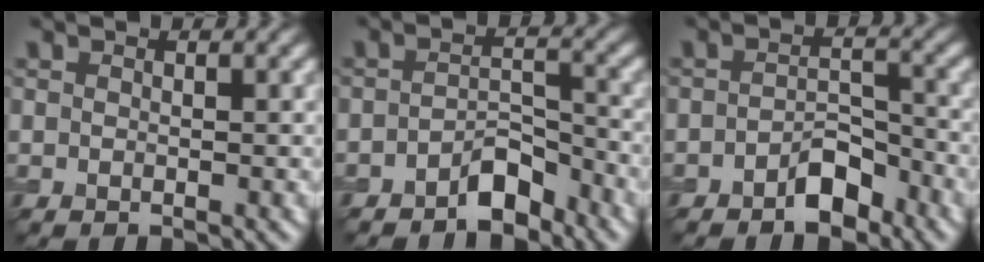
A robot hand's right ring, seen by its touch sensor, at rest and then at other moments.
{"total": 3.3, "force": [-2.5, 1.2, 1.7], "torque": [-0.023, 0.016, -0.046]}
{"total": 3.2, "force": [-2.2, 1.4, 1.8], "torque": [-0.024, 0.013, -0.041]}